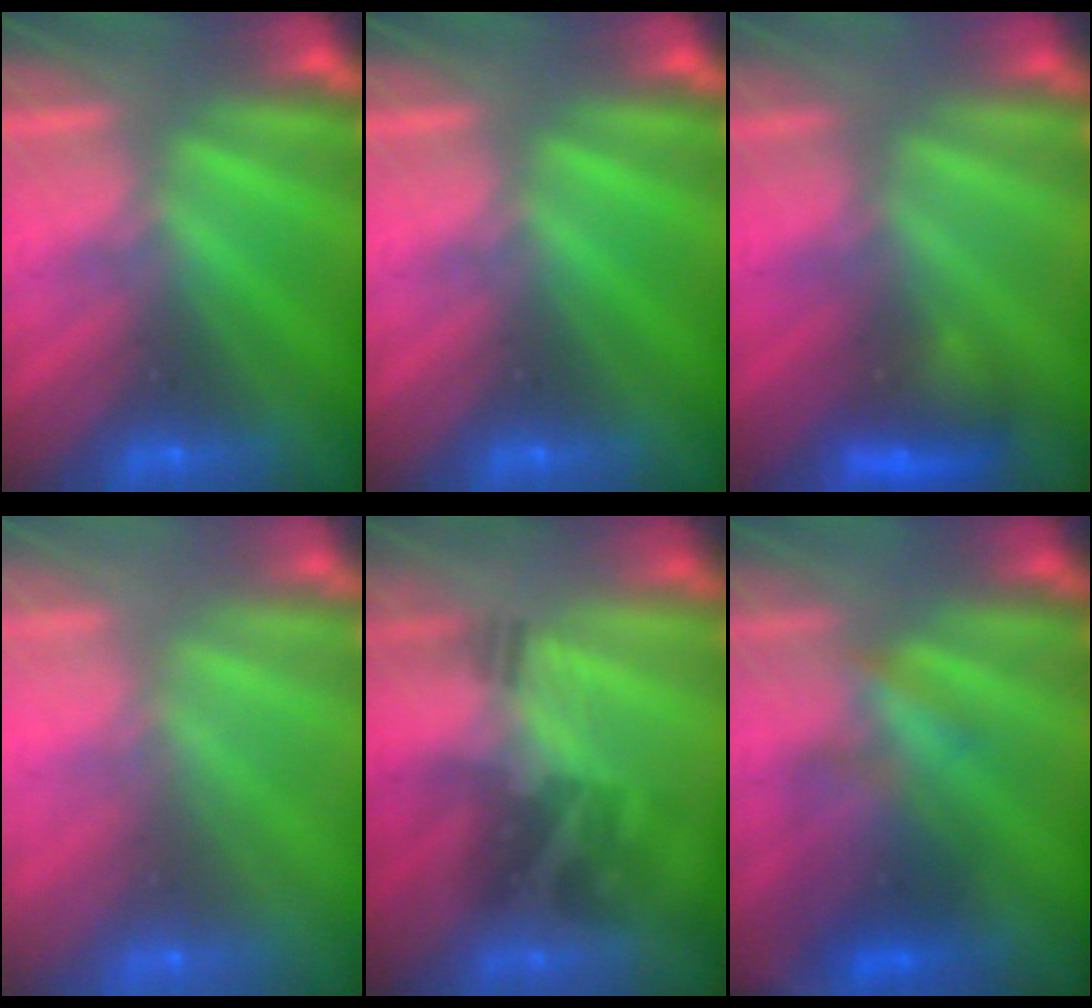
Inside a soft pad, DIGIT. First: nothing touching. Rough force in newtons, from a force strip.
{"total": 0.0}
{"total": 2.9}
{"total": 9.0}
{"total": 2.2}
{"total": 3.1}